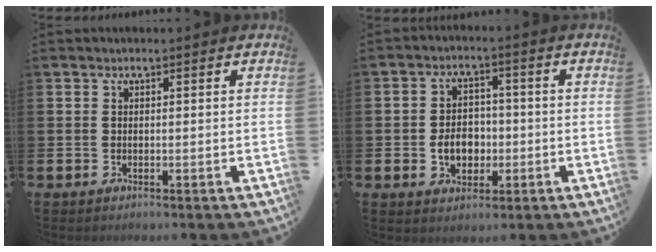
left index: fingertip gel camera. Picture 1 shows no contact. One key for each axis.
{"total": 4.9, "fx": -1.0, "fy": 3.7, "fz": 3.0, "tx": -0.043, "ty": 0.001, "tz": -0.025}